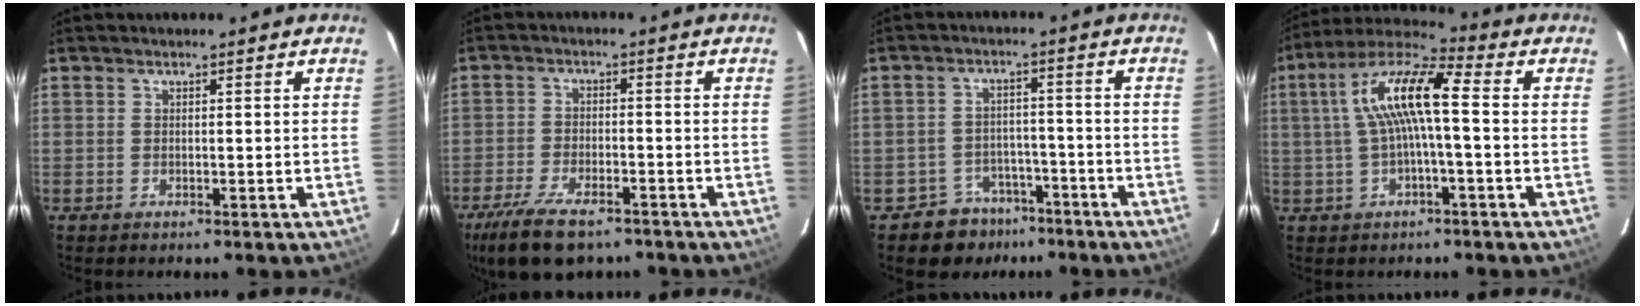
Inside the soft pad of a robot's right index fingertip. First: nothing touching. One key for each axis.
{"total": 12.9, "fx": -9.3, "fy": 5.1, "fz": 7.4, "tx": -0.173, "ty": -0.029, "tz": -0.164}
{"total": 7.0, "fx": -5.0, "fy": 4.9, "fz": 0.0, "tx": -0.010, "ty": 0.033, "tz": -0.071}
{"total": 11.9, "fx": 0.8, "fy": 2.4, "fz": 11.6, "tx": -0.229, "ty": 0.026, "tz": 0.010}